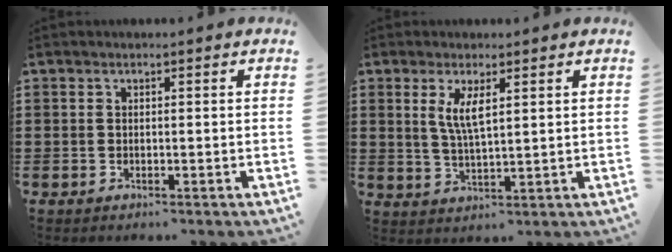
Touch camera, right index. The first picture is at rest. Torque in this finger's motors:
{"motor_torque": [0.26, -0.23, 0.17, 0.10]}